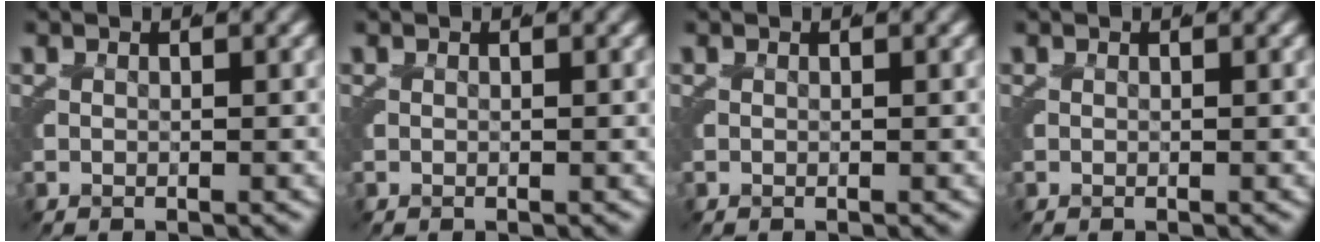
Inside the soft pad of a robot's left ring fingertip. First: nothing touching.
{"total": 0.0}
{"total": 0.0}
{"total": 0.0}